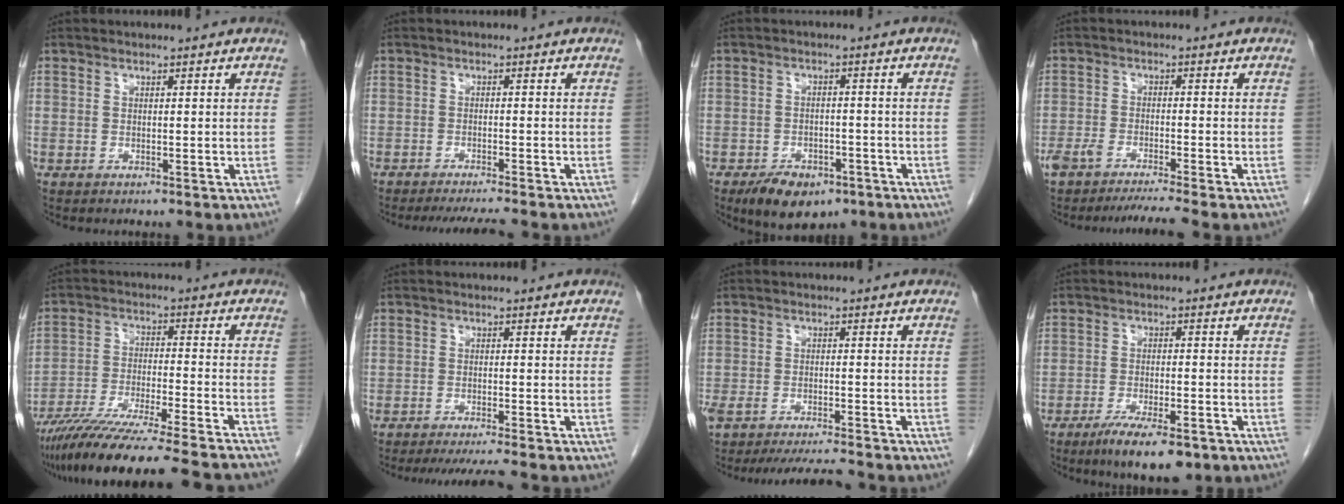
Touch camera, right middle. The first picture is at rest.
{"total": 5.3, "force": [-4.8, -0.2, 2.2], "torque": [-0.026, -0.012, -0.076]}
{"total": 7.7, "force": [-5.2, 4.1, 4.0], "torque": [-0.062, 0.001, -0.076]}
{"total": 6.8, "force": [-5.9, -0.9, 3.2], "torque": [-0.046, -0.014, -0.097]}
{"total": 25.0, "force": [-22.2, -0.1, 11.5], "torque": [-0.147, -0.055, -0.330]}
{"total": 6.7, "force": [-6.0, -0.6, 2.8], "torque": [-0.031, -0.015, -0.093]}
{"total": 8.2, "force": [-7.6, 0.4, 2.9], "torque": [-0.048, -0.004, -0.118]}
{"total": 8.8, "force": [-6.0, 2.1, 6.1], "torque": [-0.094, -0.012, -0.091]}